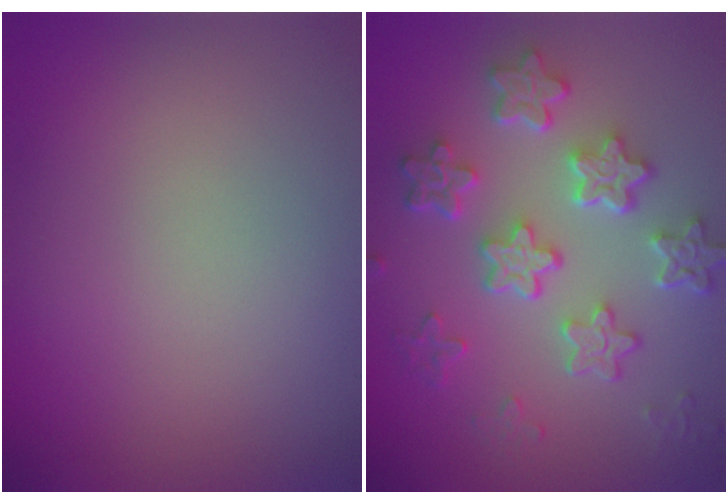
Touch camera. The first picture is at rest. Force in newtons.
{"total": 6.4, "press": 4.9, "slide": 4.2}